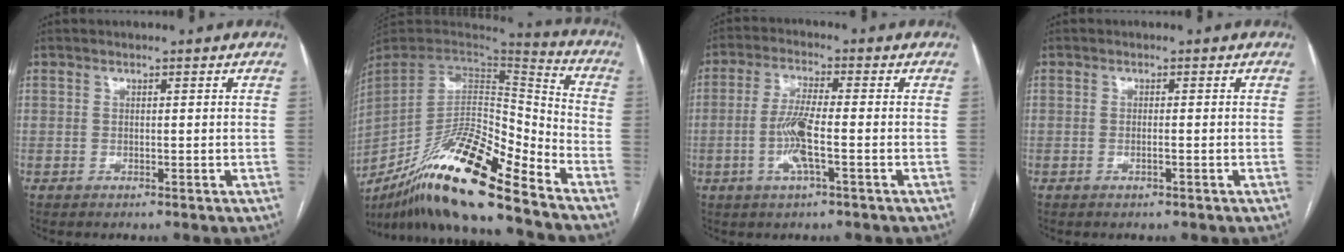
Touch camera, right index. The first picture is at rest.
{"total": 21.6, "force": [-16.2, 1.7, 14.2], "torque": [-0.274, -0.015, -0.299]}
{"total": 6.7, "force": [-1.8, 0.5, 6.4], "torque": [-0.132, -0.003, -0.037]}
{"total": 0.8, "force": [-0.3, 0.0, 0.8], "torque": [-0.018, 0.000, -0.005]}